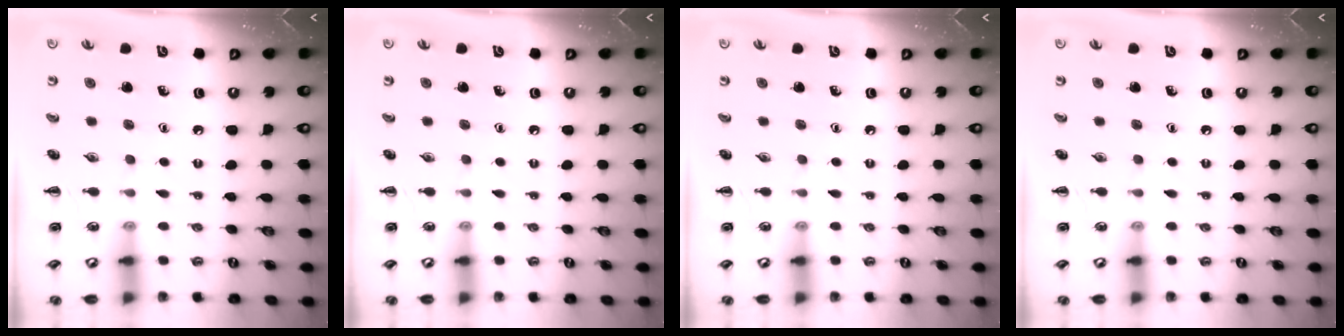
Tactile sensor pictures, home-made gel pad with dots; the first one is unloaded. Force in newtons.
{"total": 0.0}
{"total": 0.0}
{"total": 0.0}